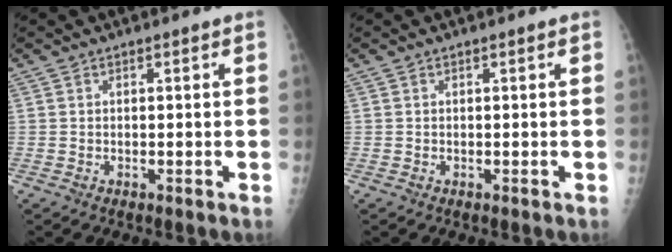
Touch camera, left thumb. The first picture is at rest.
{"total": 0.0}